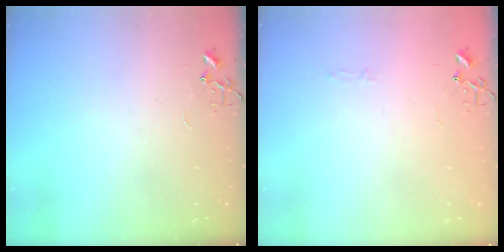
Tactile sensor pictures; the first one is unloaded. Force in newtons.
{"total": 2.8, "press": 2.8, "slide": 0.4}